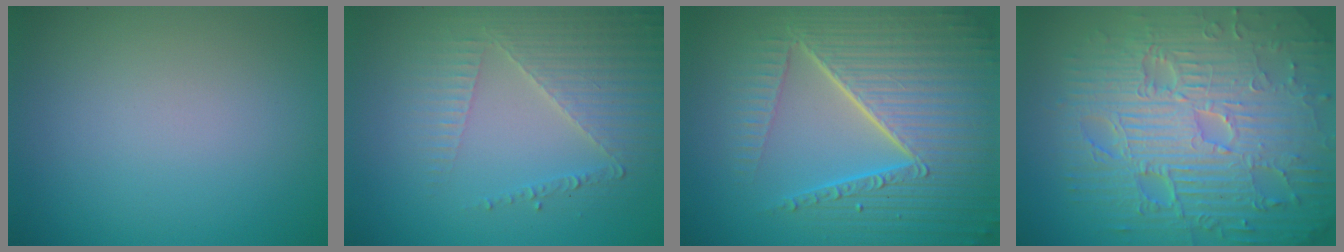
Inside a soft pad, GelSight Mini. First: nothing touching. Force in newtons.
{"total": 3.8, "press": 3.7, "slide": 0.6}
{"total": 10.4, "press": 6.7, "slide": 7.9}
{"total": 12.5, "press": 7.9, "slide": 9.7}